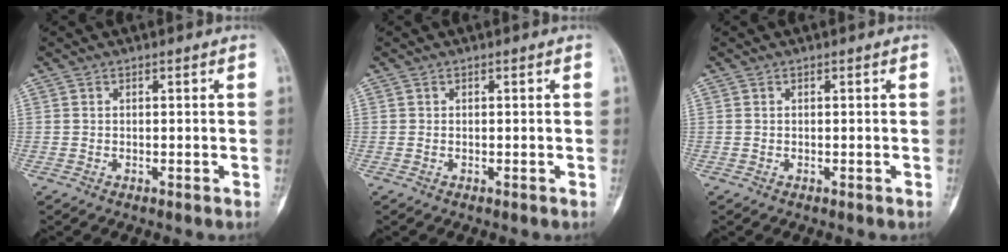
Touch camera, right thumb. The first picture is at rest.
{"total": 0.0}
{"total": 0.0}